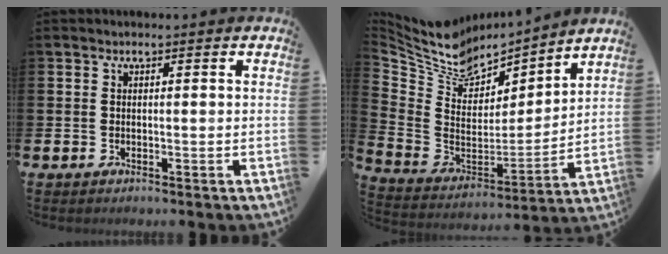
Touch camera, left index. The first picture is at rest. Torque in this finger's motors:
{"motor_torque": [0.07, -1.71, 0.04, 0.02]}